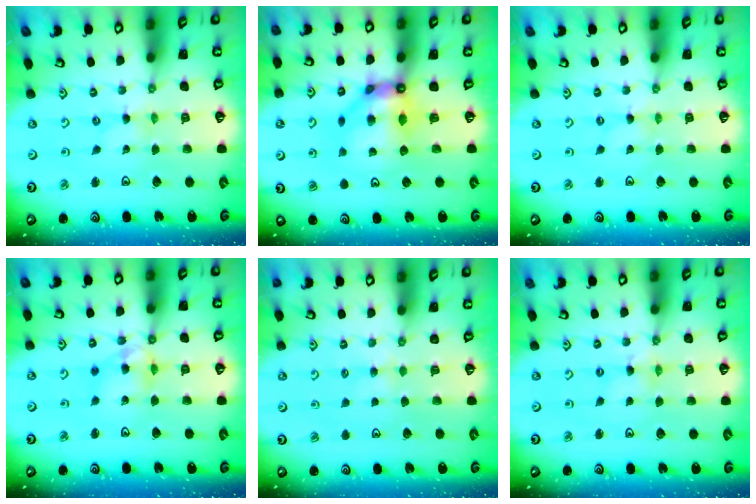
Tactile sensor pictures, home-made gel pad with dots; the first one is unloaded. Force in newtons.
{"total": 9.0, "press": 8.9, "slide": 1.0}
{"total": 0.0}
{"total": 10.7, "press": 10.6, "slide": 1.6}
{"total": 2.8, "press": 2.7, "slide": 0.5}
{"total": 2.0, "press": 2.0, "slide": 0.3}